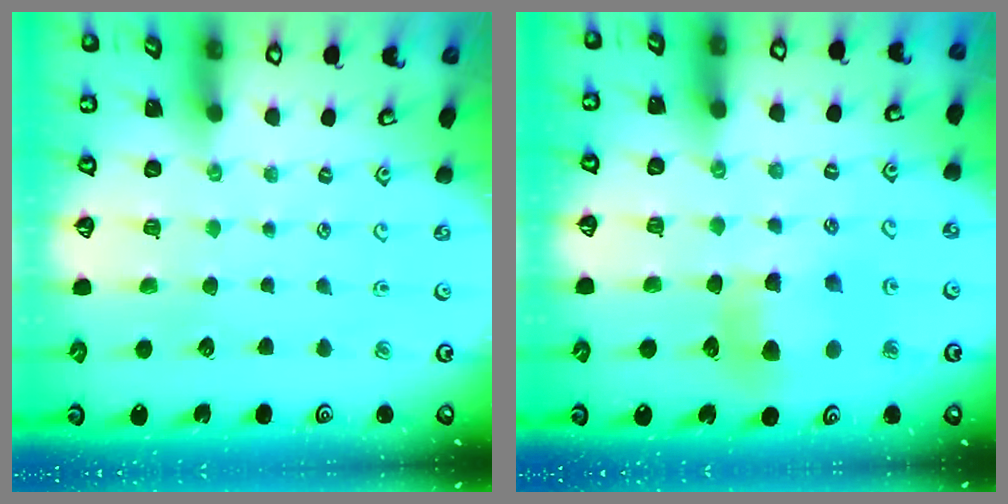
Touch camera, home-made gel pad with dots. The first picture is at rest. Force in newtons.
{"total": 7.5, "press": 7.4, "slide": 0.9}